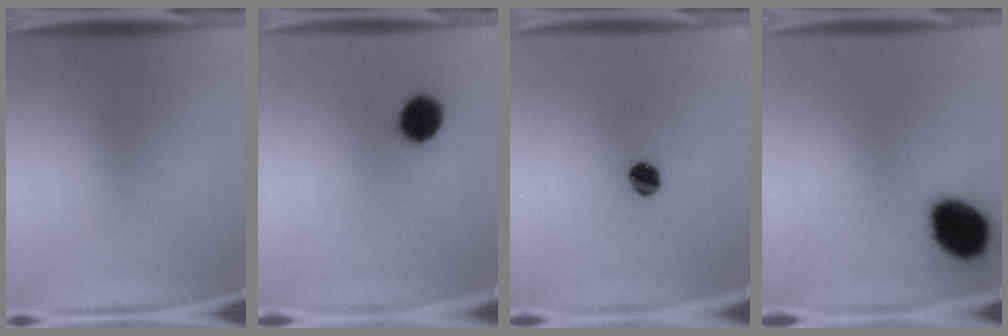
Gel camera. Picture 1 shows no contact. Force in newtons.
{"total": 8.9}
{"total": 5.9}
{"total": 16.0}